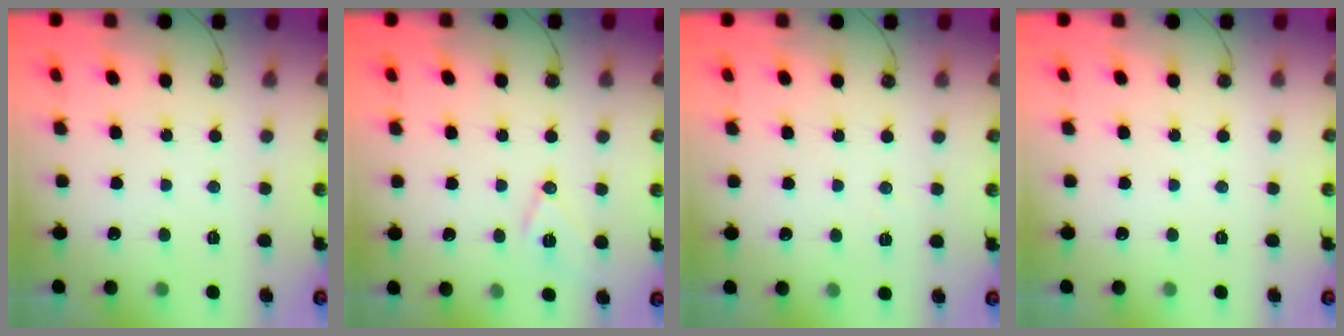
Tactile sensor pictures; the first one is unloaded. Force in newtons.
{"total": 9.4, "press": 8.7, "slide": 3.5}
{"total": 5.3, "press": 3.1, "slide": 4.3}
{"total": 2.0, "press": 0.4, "slide": 2.0}